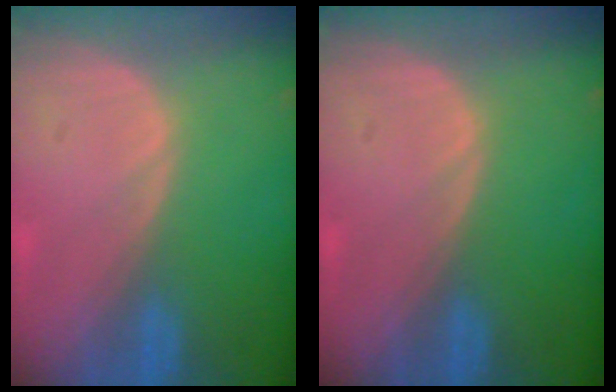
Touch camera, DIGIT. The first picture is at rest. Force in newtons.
{"total": 0.0}